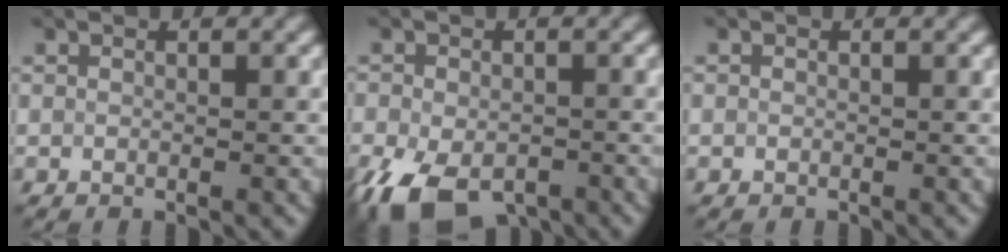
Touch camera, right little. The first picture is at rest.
{"total": 7.9, "force": [-4.9, 4.0, 4.8], "torque": [-0.098, -0.022, -0.066]}
{"total": 0.9, "force": [-0.4, 0.0, -0.7], "torque": [0.013, 0.000, 0.000]}